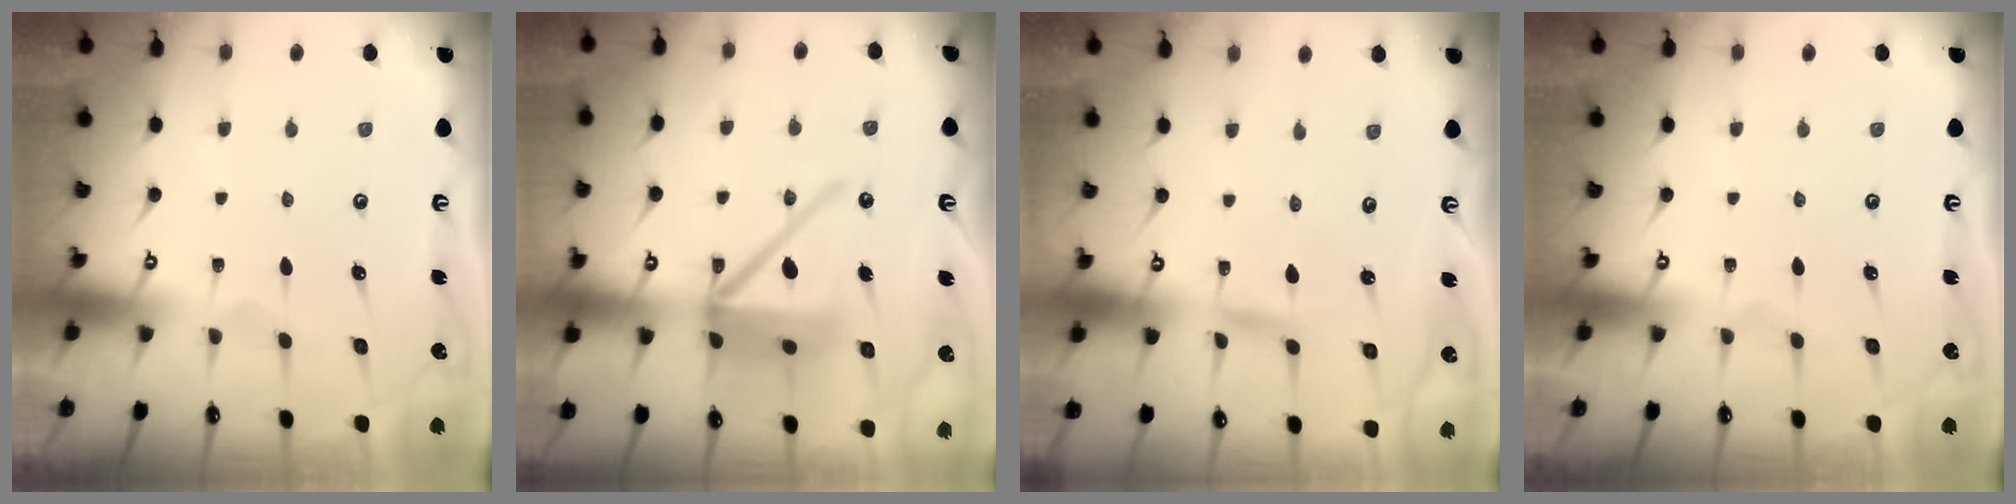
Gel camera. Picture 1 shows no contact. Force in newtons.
{"total": 15.6, "press": 15.5, "slide": 1.8}
{"total": 2.7, "press": 2.7, "slide": 0.1}
{"total": 0.0}